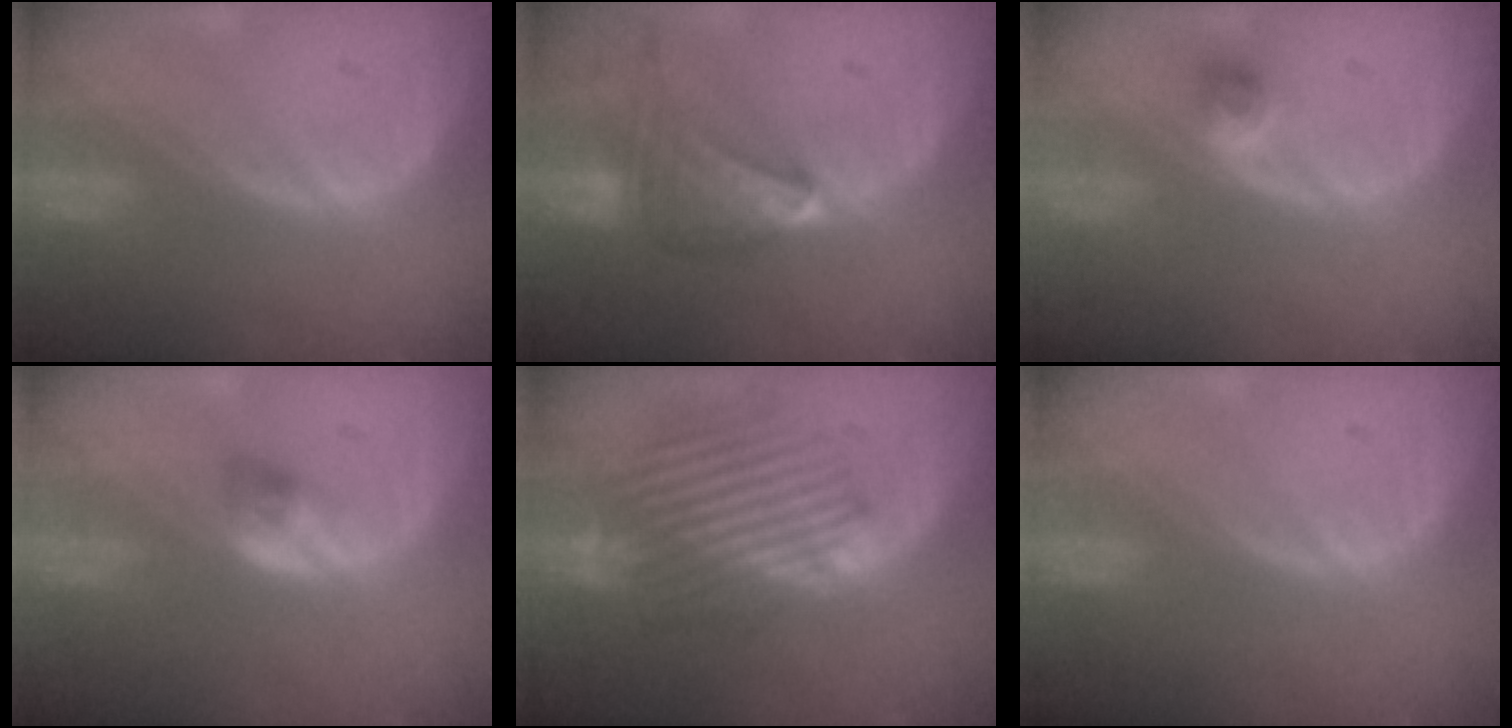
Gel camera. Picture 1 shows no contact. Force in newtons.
{"total": 9.8, "press": 8.7, "slide": 4.6}
{"total": 2.4, "press": 2.0, "slide": 1.3}
{"total": 2.7, "press": 2.4, "slide": 1.2}
{"total": 9.9, "press": 9.1, "slide": 3.9}
{"total": 0.0}